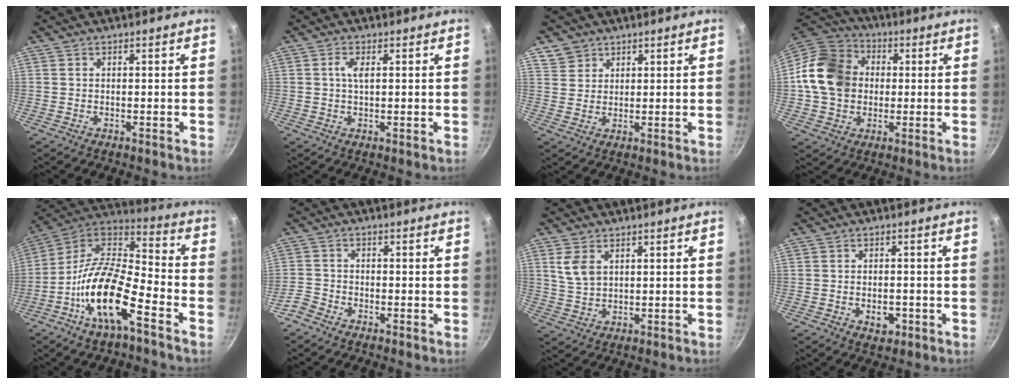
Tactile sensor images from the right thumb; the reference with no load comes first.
{"total": 2.7, "force": [0.6, 0.9, 2.5], "torque": [-0.052, 0.002, 0.010]}
{"total": 4.3, "force": [2.7, 3.3, 0.4], "torque": [0.013, 0.002, 0.051]}
{"total": 15.6, "force": [1.1, 12.8, 8.8], "torque": [-0.142, 0.025, 0.007]}
{"total": 18.4, "force": [-8.3, 6.6, 15.0], "torque": [-0.266, 0.062, -0.174]}
{"total": 3.0, "force": [-2.4, 1.5, 1.0], "torque": [-0.027, 0.021, -0.058]}
{"total": 5.4, "force": [2.1, 3.4, 3.7], "torque": [-0.067, -0.009, 0.046]}
{"total": 3.8, "force": [-1.4, 2.4, 2.6], "torque": [-0.030, 0.009, -0.016]}